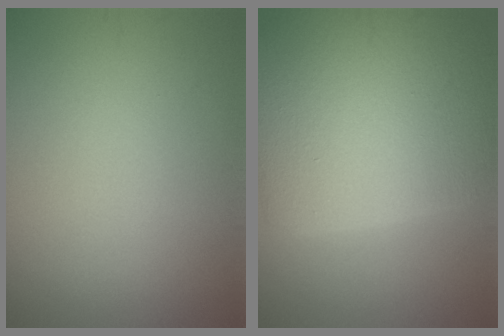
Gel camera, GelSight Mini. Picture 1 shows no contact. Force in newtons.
{"total": 13.2, "press": 13.2, "slide": 0.2}